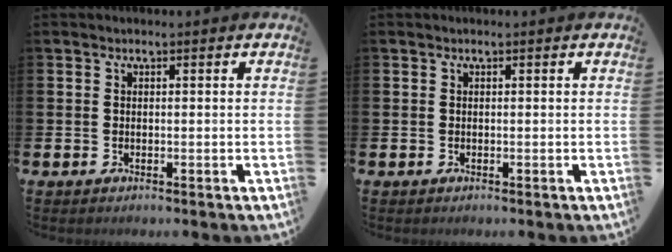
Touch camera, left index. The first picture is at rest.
{"total": 0.0}